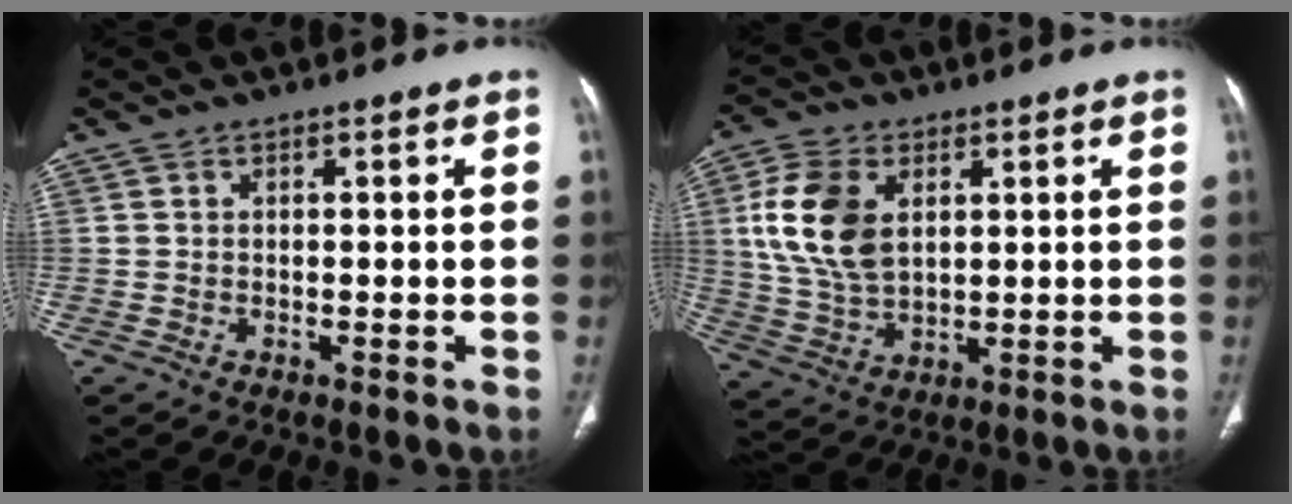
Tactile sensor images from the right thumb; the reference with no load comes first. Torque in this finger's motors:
{"motor_torque": [0.74, 1.45, 1.50, 0.25, 0.18]}